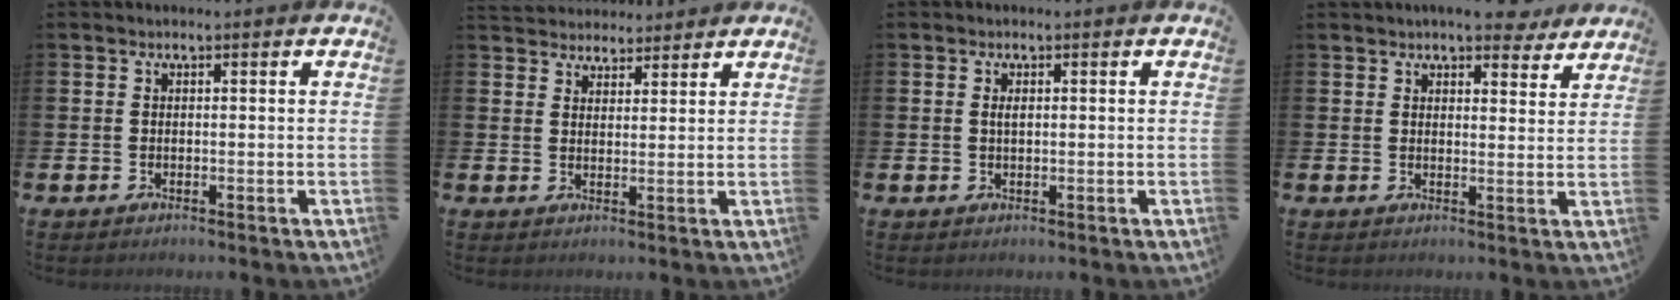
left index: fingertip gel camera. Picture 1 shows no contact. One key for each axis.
{"total": 3.6, "fx": 3.4, "fy": 1.2, "fz": -0.3, "tx": -0.006, "ty": -0.018, "tz": 0.062}
{"total": 0.9, "fx": 0.2, "fy": 0.3, "fz": 0.9, "tx": -0.008, "ty": 0.000, "tz": 0.000}
{"total": 5.8, "fx": 5.2, "fy": 1.4, "fz": 2.0, "tx": -0.026, "ty": -0.023, "tz": 0.091}